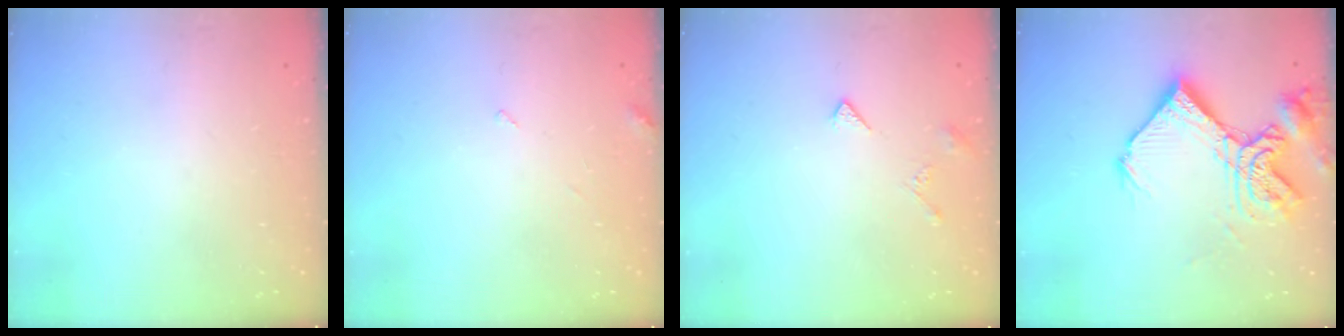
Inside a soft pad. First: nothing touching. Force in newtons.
{"total": 3.6, "press": 3.6, "slide": 0.4}
{"total": 4.9, "press": 4.8, "slide": 1.0}
{"total": 17.3, "press": 17.2, "slide": 2.0}